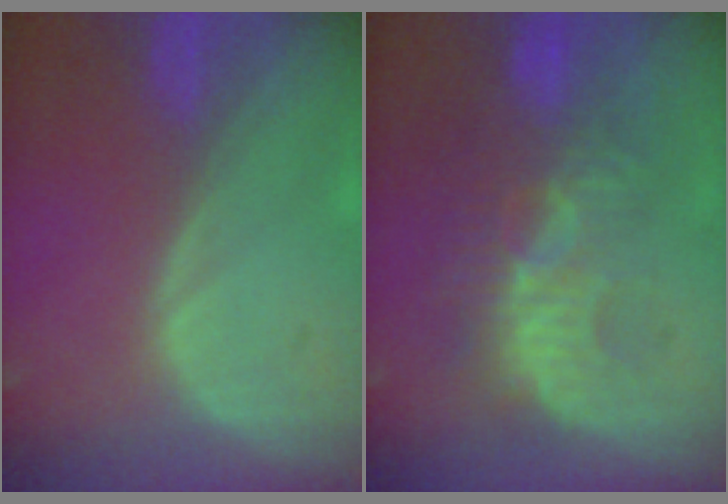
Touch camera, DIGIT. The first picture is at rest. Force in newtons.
{"total": 9.4, "press": 8.9, "slide": 2.9}